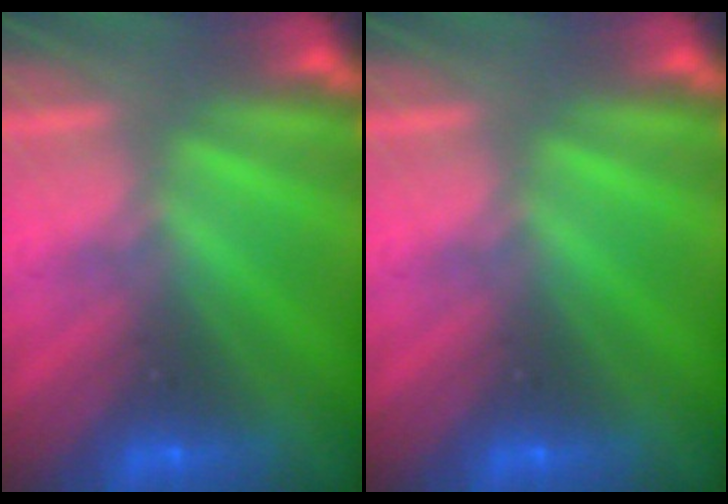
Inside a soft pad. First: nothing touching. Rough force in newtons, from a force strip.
{"total": 0.0}